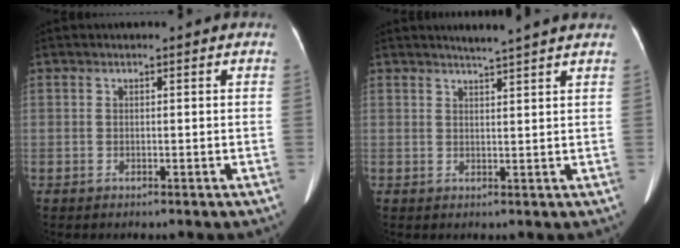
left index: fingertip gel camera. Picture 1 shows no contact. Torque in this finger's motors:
{"motor_torque": [0.19, -0.29, -0.05, 0.02]}